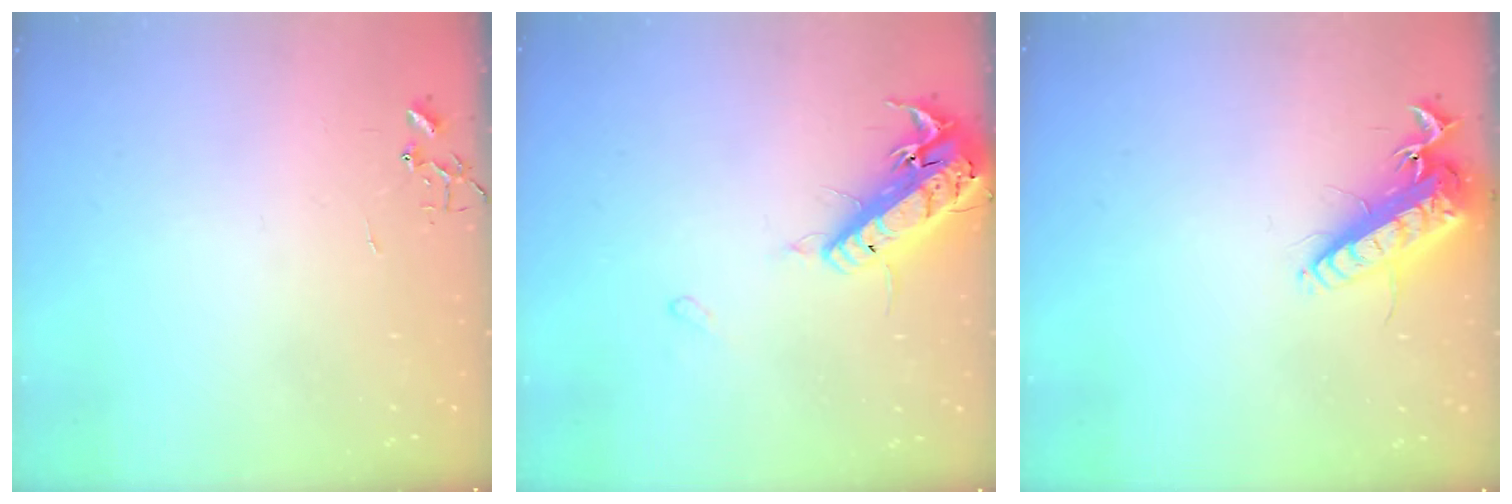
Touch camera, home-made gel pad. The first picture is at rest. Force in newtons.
{"total": 17.3, "press": 16.9, "slide": 3.7}
{"total": 15.8, "press": 15.5, "slide": 3.1}